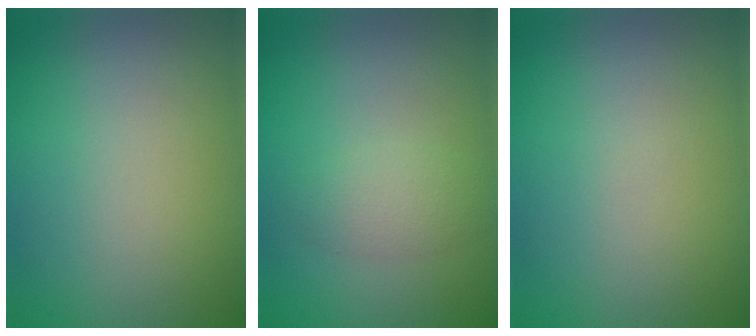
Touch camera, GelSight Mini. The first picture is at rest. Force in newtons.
{"total": 3.4, "press": 3.4, "slide": 0.1}
{"total": 0.0}